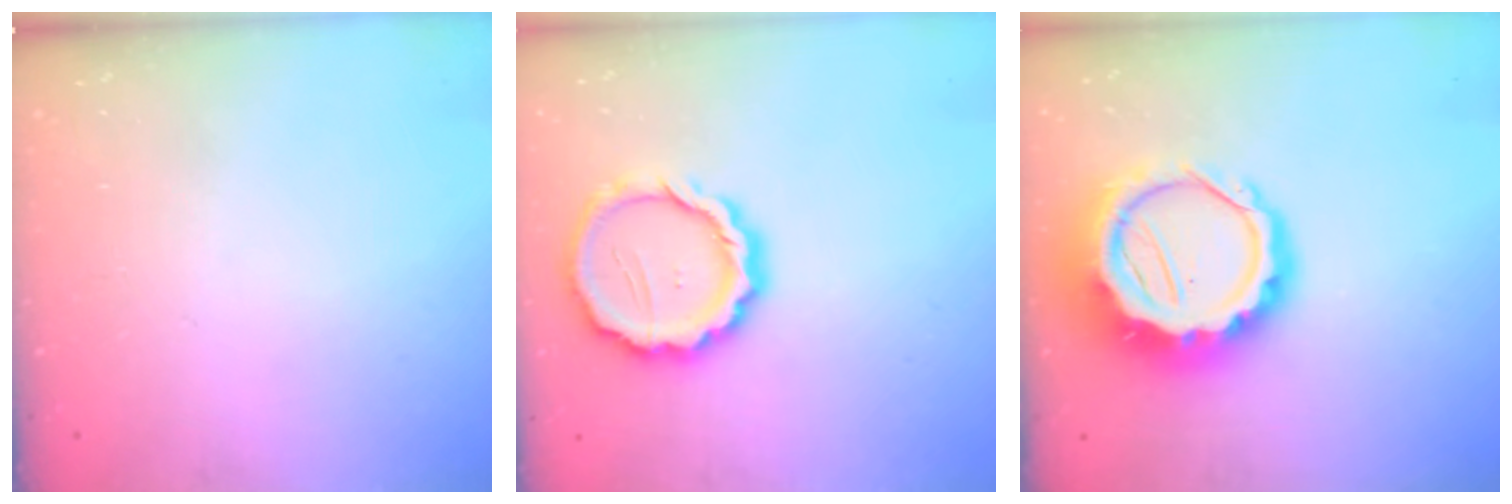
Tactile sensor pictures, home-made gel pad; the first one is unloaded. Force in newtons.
{"total": 14.6, "press": 14.3, "slide": 3.0}
{"total": 13.2, "press": 12.9, "slide": 2.9}